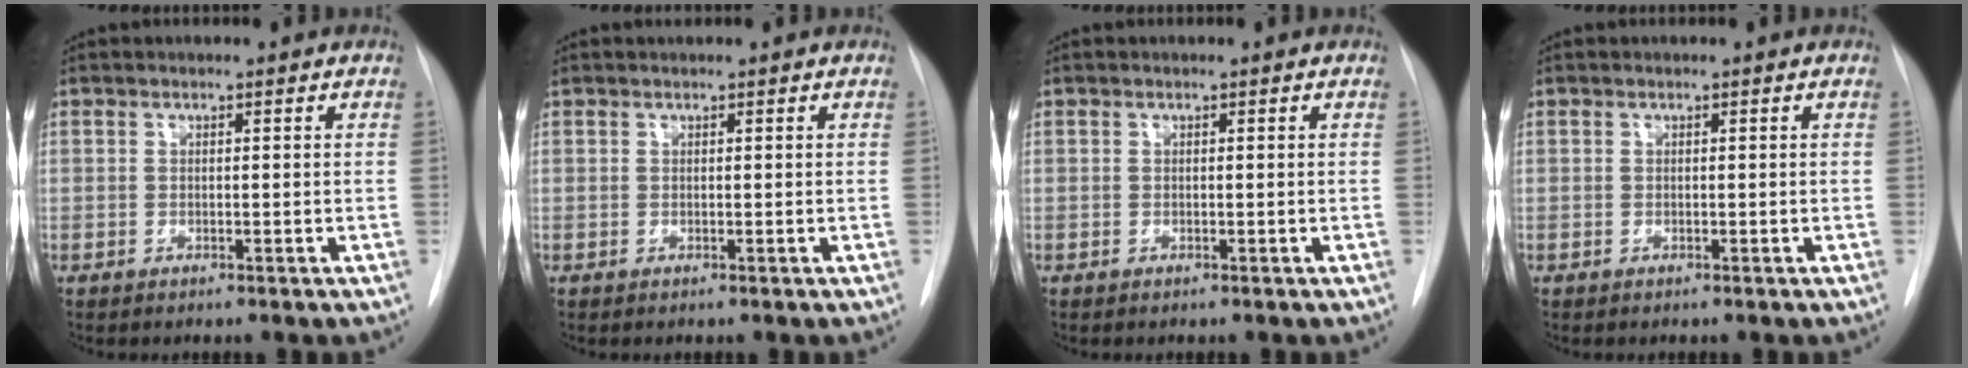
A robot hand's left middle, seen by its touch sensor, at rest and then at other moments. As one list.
[{"total": 0.6, "force": [0.6, 0.1, 0.1], "torque": [-0.007, 0.018, 0.014]}, {"total": 0.0}, {"total": 0.0}]